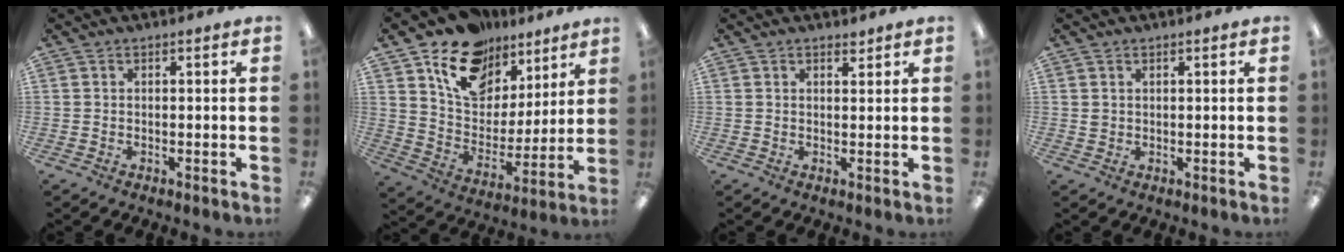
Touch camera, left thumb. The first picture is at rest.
{"total": 15.7, "force": [10.5, 10.1, 5.8], "torque": [-0.106, -0.060, 0.195]}
{"total": 1.8, "force": [1.6, 0.7, 0.5], "torque": [0.005, -0.010, 0.027]}
{"total": 1.2, "force": [0.7, 1.0, 0.3], "torque": [-0.008, 0.002, 0.013]}